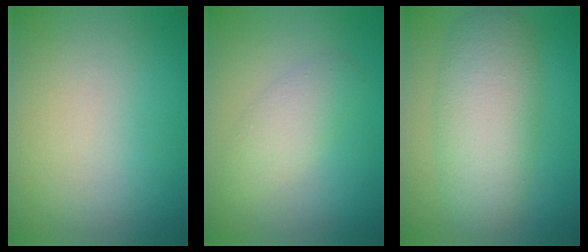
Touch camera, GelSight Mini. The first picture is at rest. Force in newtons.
{"total": 2.8, "press": 2.8, "slide": 0.0}
{"total": 7.0, "press": 7.0, "slide": 0.1}